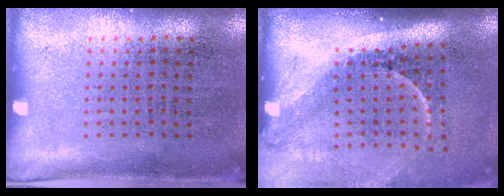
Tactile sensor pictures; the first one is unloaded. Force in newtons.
{"total": 2.2, "press": 1.4, "slide": 1.6}